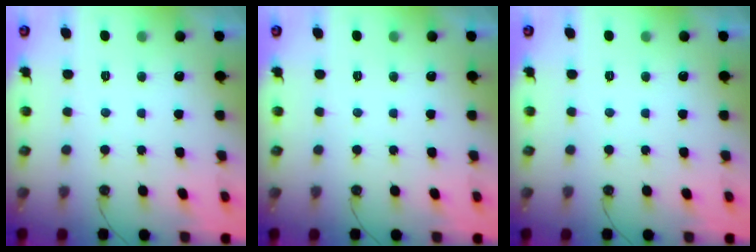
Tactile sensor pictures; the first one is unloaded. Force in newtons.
{"total": 0.0}
{"total": 0.0}